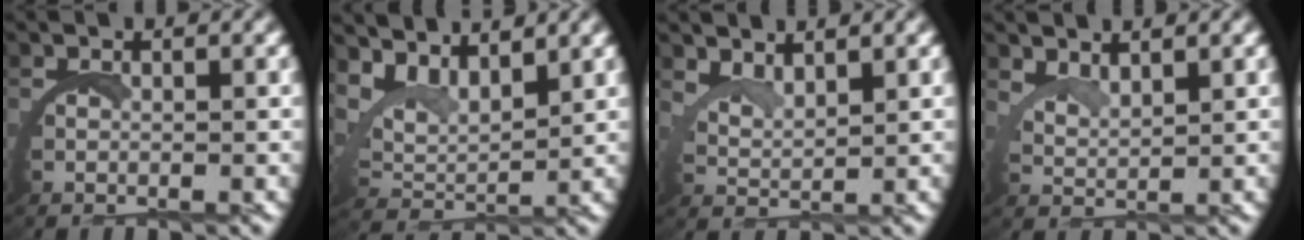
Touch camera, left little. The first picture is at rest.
{"total": 5.2, "force": [3.8, 2.5, 2.5], "torque": [-0.071, 0.000, 0.065]}
{"total": 2.9, "force": [2.8, 0.1, 0.7], "torque": [-0.030, -0.006, 0.051]}
{"total": 2.7, "force": [2.6, -0.3, 0.5], "torque": [-0.021, -0.005, 0.051]}